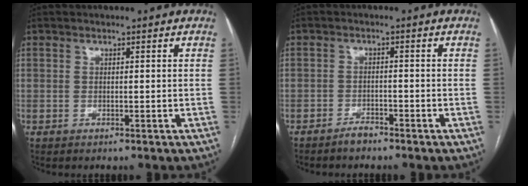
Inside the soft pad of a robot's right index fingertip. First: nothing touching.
{"total": 1.9, "force": [-1.7, 0.5, 0.5], "torque": [-0.010, 0.000, -0.030]}